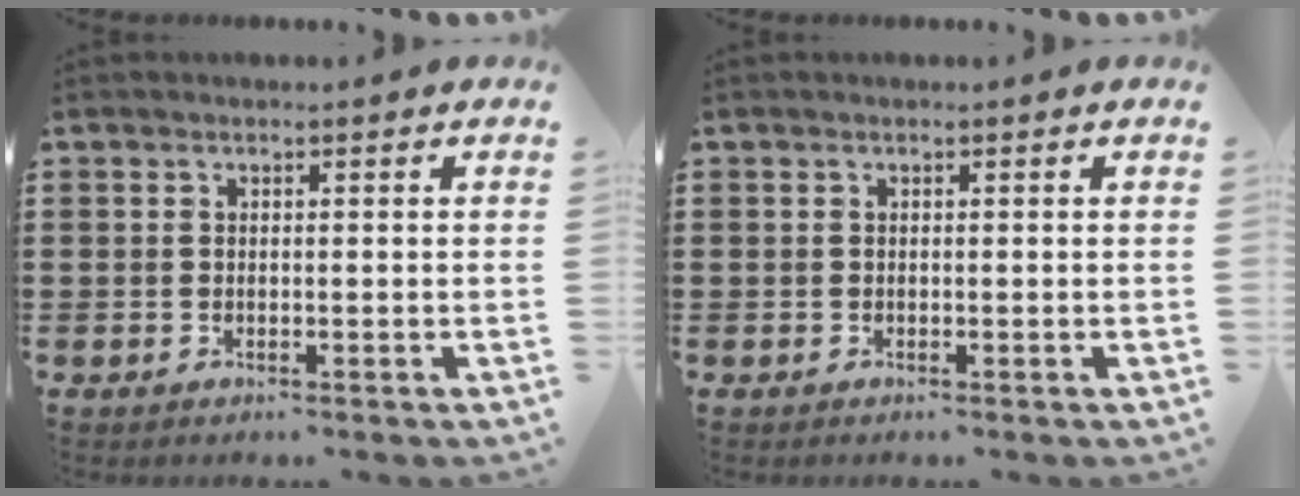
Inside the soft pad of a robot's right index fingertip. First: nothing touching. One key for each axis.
{"total": 0.0}